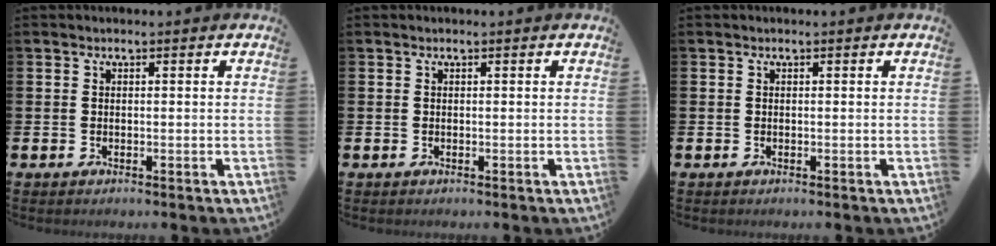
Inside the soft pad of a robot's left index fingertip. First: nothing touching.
{"total": 0.0}
{"total": 0.0}